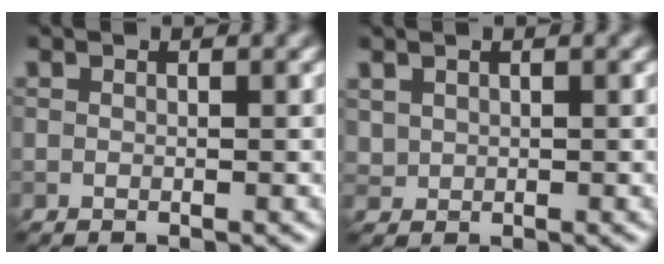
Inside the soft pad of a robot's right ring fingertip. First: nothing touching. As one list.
[{"total": 0.9, "force": [0.5, 0.7, 0.2], "torque": [-0.008, -0.002, 0.016]}]